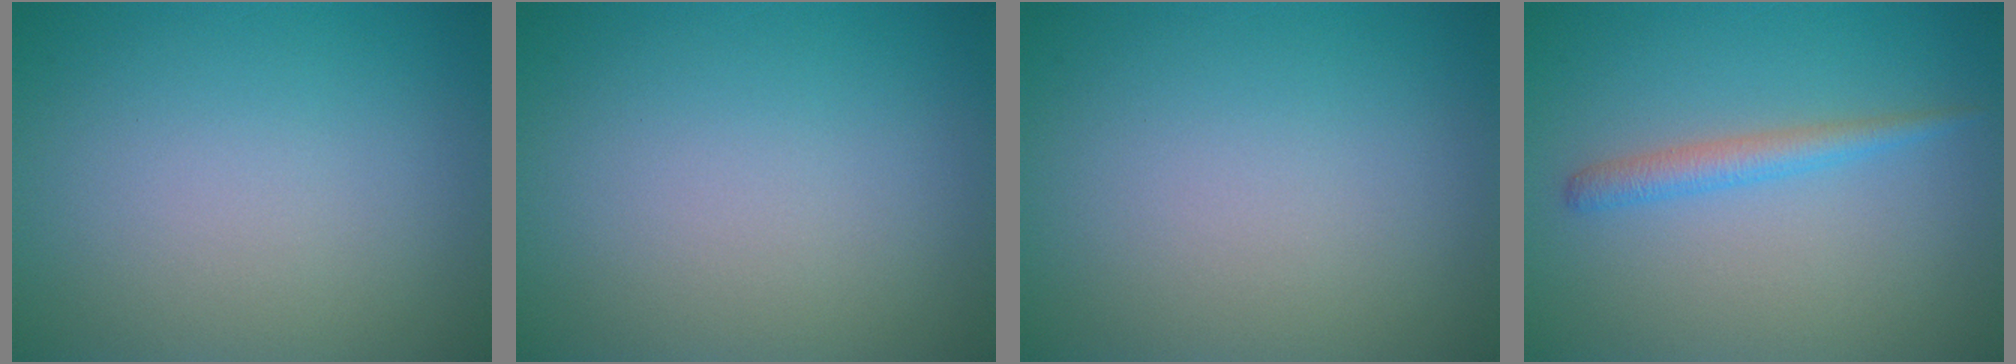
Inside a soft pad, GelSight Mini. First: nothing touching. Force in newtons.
{"total": 0.0}
{"total": 0.0}
{"total": 2.0, "press": 2.0, "slide": 0.0}